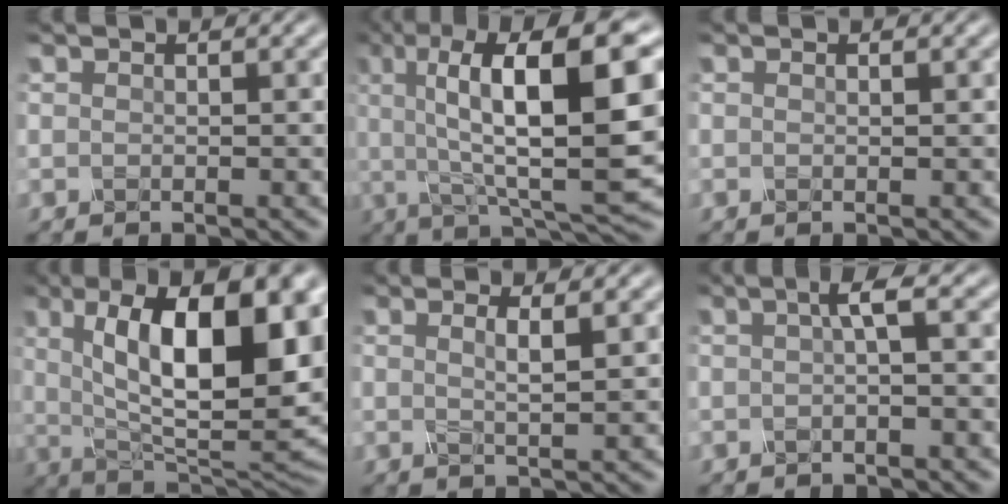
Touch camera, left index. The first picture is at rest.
{"total": 13.3, "force": [2.7, 3.3, 12.6], "torque": [-0.188, 0.011, 0.050]}
{"total": 0.0}
{"total": 15.1, "force": [3.1, 5.7, 13.7], "torque": [-0.196, 0.001, 0.048]}
{"total": 1.8, "force": [0.2, 0.3, 1.7], "torque": [-0.032, 0.000, 0.007]}
{"total": 2.0, "force": [-0.2, 0.2, 2.0], "torque": [-0.035, 0.007, -0.001]}